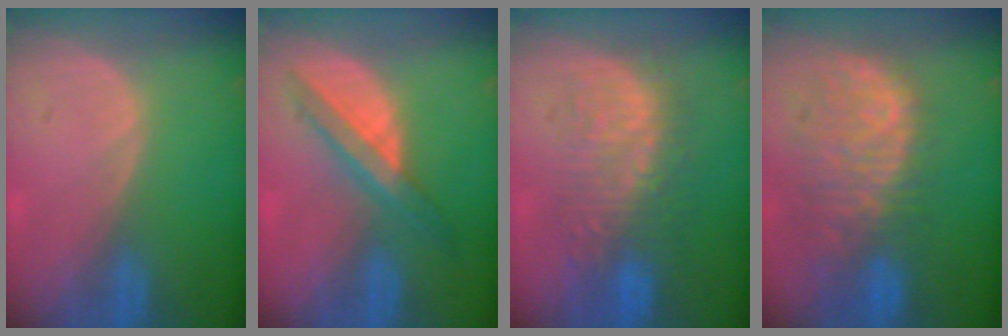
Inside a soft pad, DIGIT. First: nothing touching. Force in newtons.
{"total": 5.8, "press": 5.7, "slide": 0.9}
{"total": 9.2, "press": 8.9, "slide": 2.1}
{"total": 11.2, "press": 9.6, "slide": 5.7}